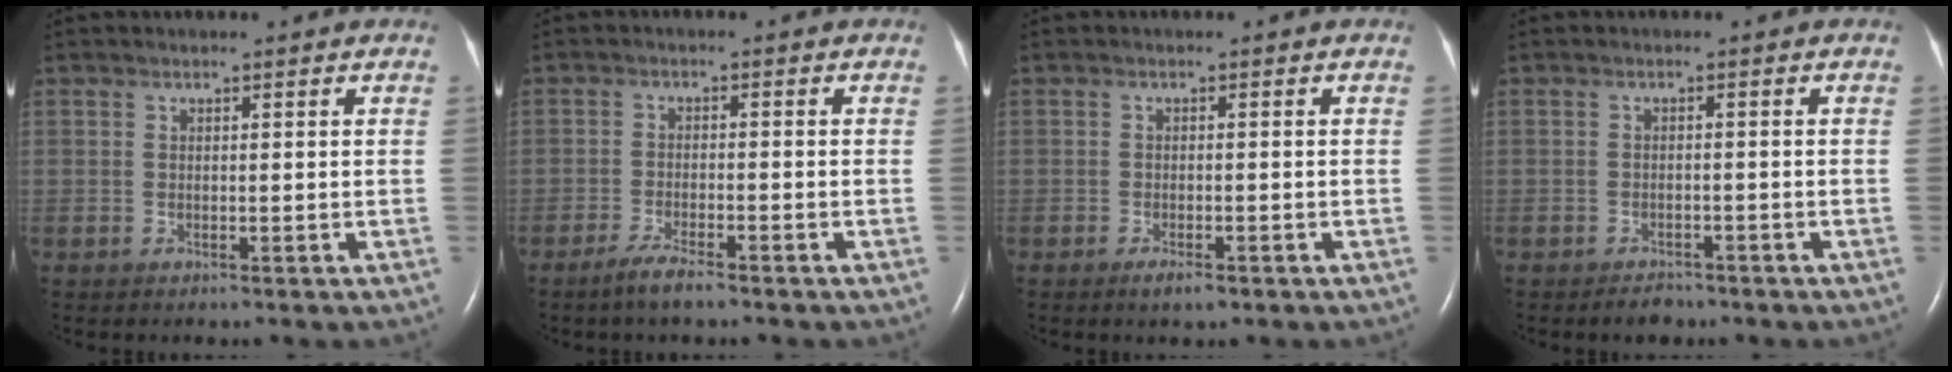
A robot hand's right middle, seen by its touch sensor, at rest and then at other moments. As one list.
[{"total": 3.5, "force": [-2.8, 0.3, 2.1], "torque": [-0.053, -0.006, -0.054]}, {"total": 2.0, "force": [-1.3, 0.5, 1.4], "torque": [-0.029, -0.003, -0.019]}, {"total": 2.2, "force": [-1.8, 1.0, 0.6], "torque": [-0.017, 0.000, -0.023]}]